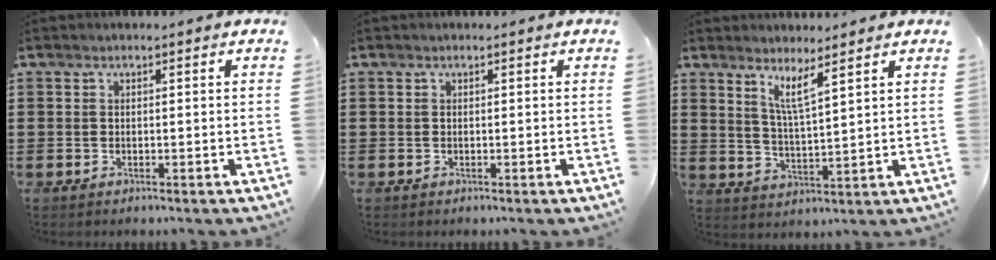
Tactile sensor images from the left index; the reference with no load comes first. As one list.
[{"total": 0.0}, {"total": 4.8, "force": [3.5, 0.1, 3.2], "torque": [-0.066, -0.013, 0.060]}]